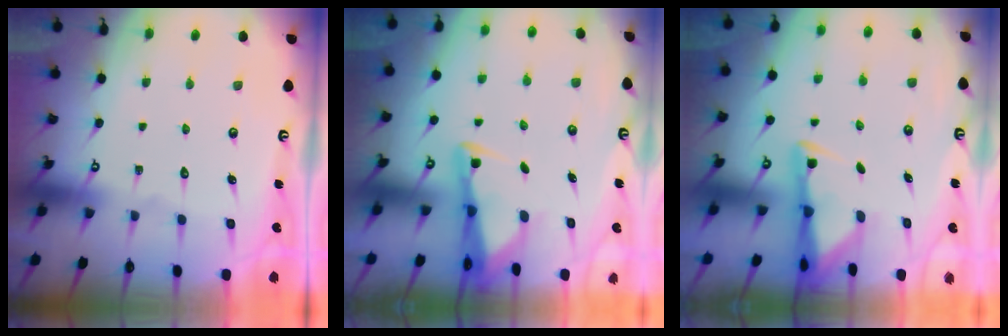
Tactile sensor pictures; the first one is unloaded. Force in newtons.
{"total": 2.5, "press": 2.5, "slide": 0.5}
{"total": 3.0, "press": 3.0, "slide": 0.5}